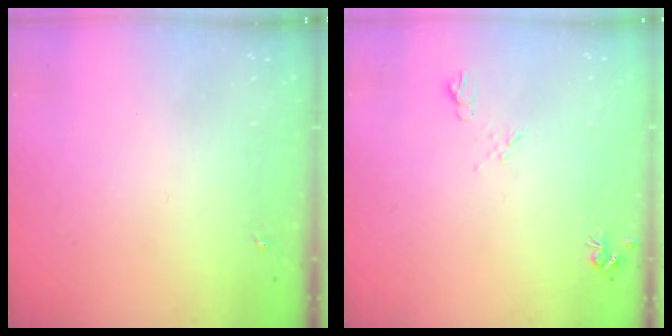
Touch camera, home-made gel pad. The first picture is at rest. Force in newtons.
{"total": 5.3, "press": 5.2, "slide": 0.9}